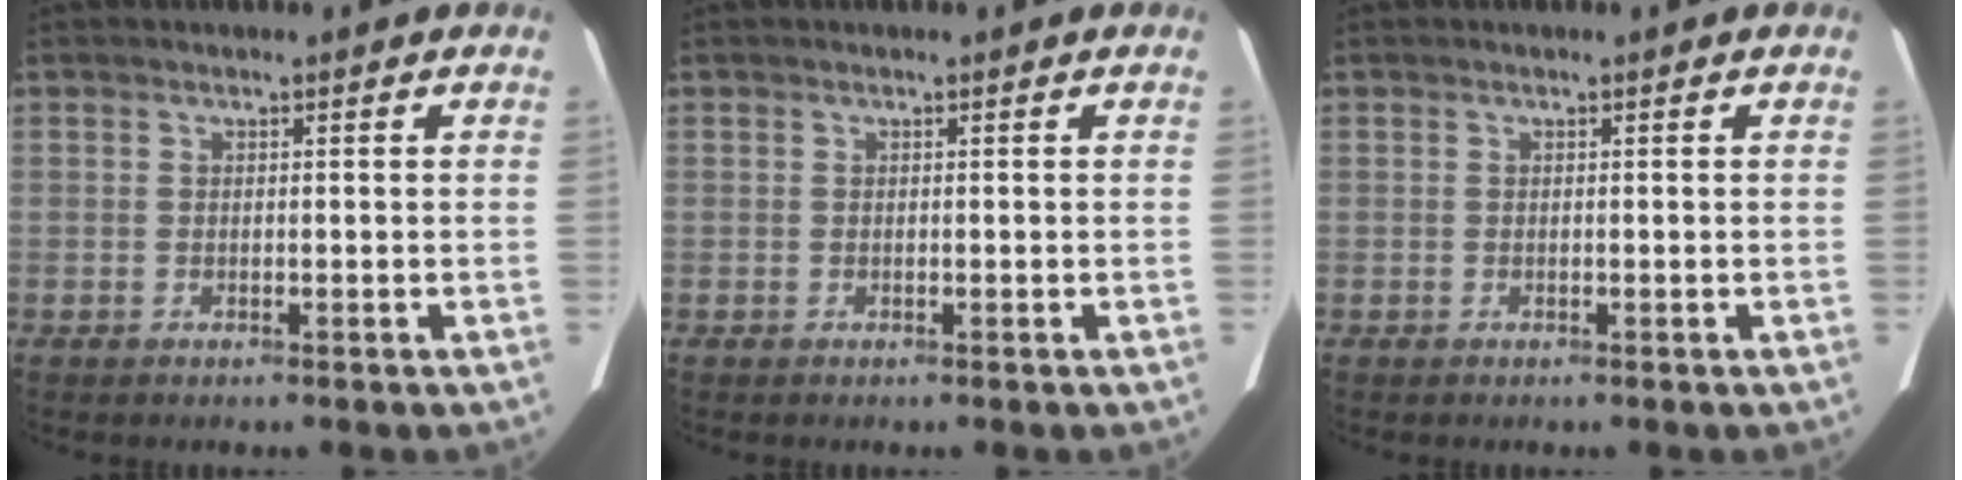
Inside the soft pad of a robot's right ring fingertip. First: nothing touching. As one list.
[{"total": 0.0}, {"total": 0.0}]